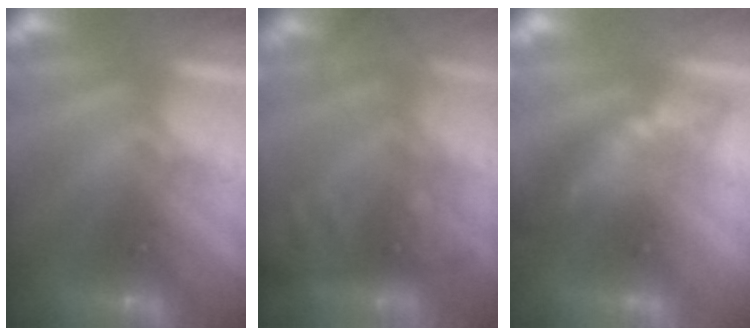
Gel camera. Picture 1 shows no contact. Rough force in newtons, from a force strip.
{"total": 9.0}
{"total": 3.6}